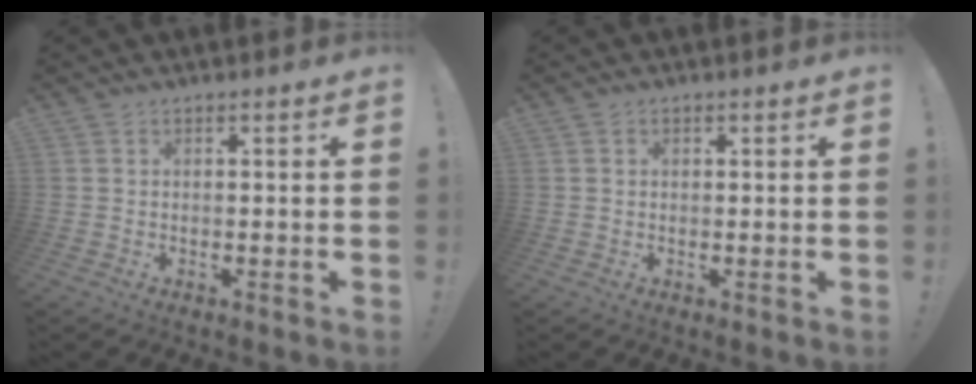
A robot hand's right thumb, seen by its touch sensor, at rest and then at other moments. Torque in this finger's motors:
{"motor_torque": [-0.19, -0.15, -0.27, 0.28, 0.06]}